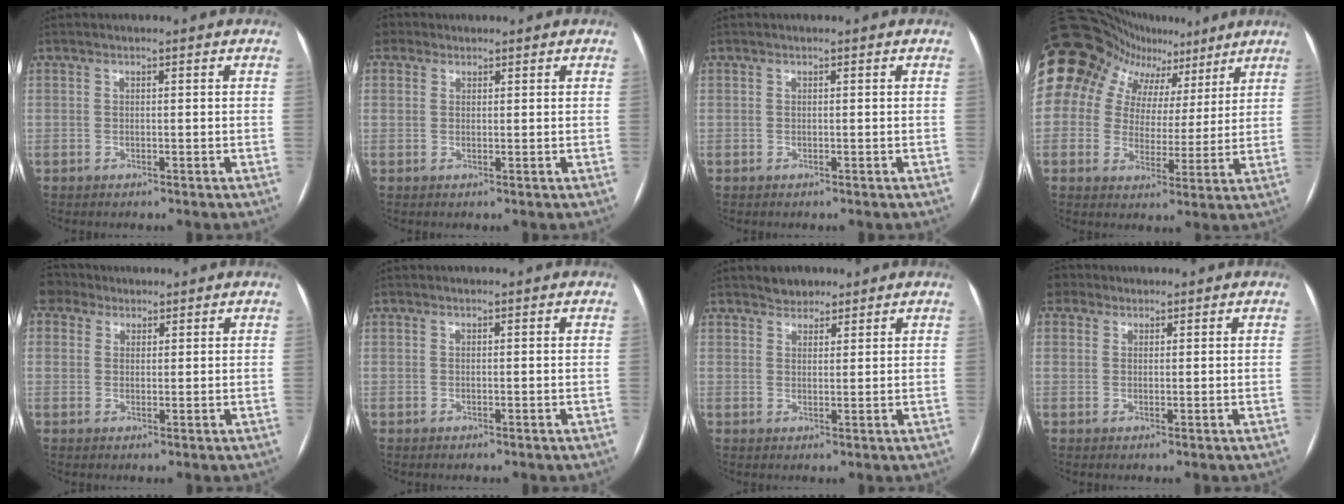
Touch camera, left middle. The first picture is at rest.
{"total": 3.0, "force": [1.4, 2.5, 0.8], "torque": [-0.018, 0.017, 0.027]}
{"total": 0.0}
{"total": 22.0, "force": [12.0, 16.6, 8.0], "torque": [-0.197, 0.094, 0.188]}
{"total": 4.0, "force": [2.9, 2.8, 0.5], "torque": [-0.015, 0.024, 0.054]}
{"total": 0.0}
{"total": 2.6, "force": [2.2, 1.4, 0.2], "torque": [-0.002, 0.005, 0.032]}
{"total": 3.4, "force": [1.9, 2.7, 0.7], "torque": [-0.017, 0.021, 0.035]}